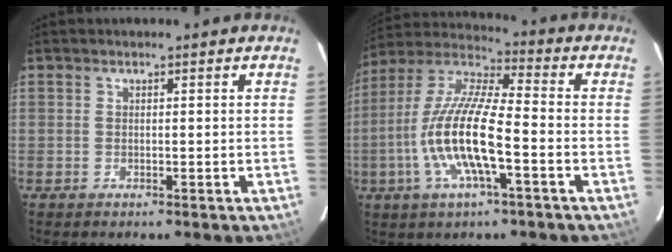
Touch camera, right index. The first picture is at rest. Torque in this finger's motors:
{"motor_torque": [1.79, -0.35, 1.05, 0.21]}